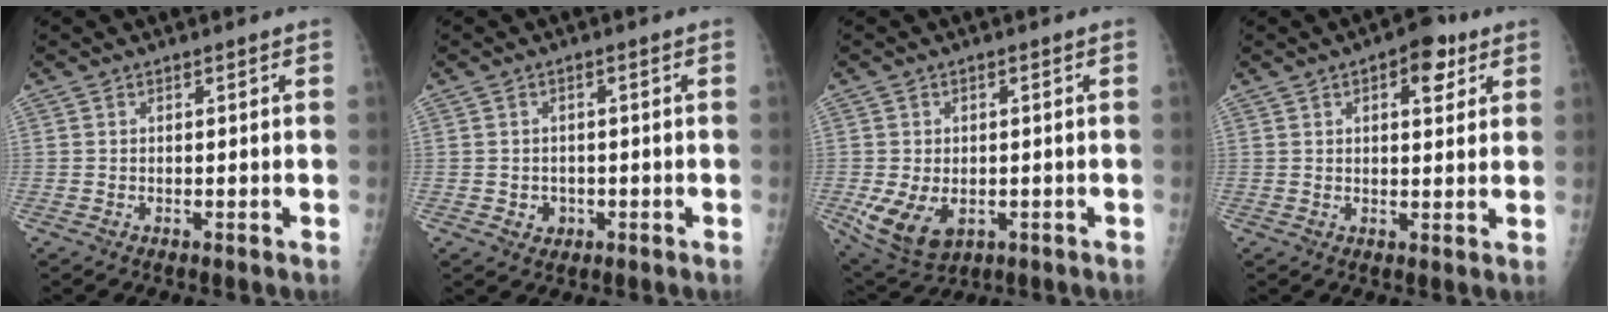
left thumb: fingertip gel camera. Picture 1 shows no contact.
{"total": 2.4, "force": [-0.7, 2.2, 0.8], "torque": [-0.001, 0.005, -0.004]}
{"total": 9.9, "force": [-2.0, 6.6, 7.2], "torque": [-0.126, -0.007, -0.014]}
{"total": 6.8, "force": [3.3, 3.3, 5.0], "torque": [-0.044, -0.008, 0.038]}